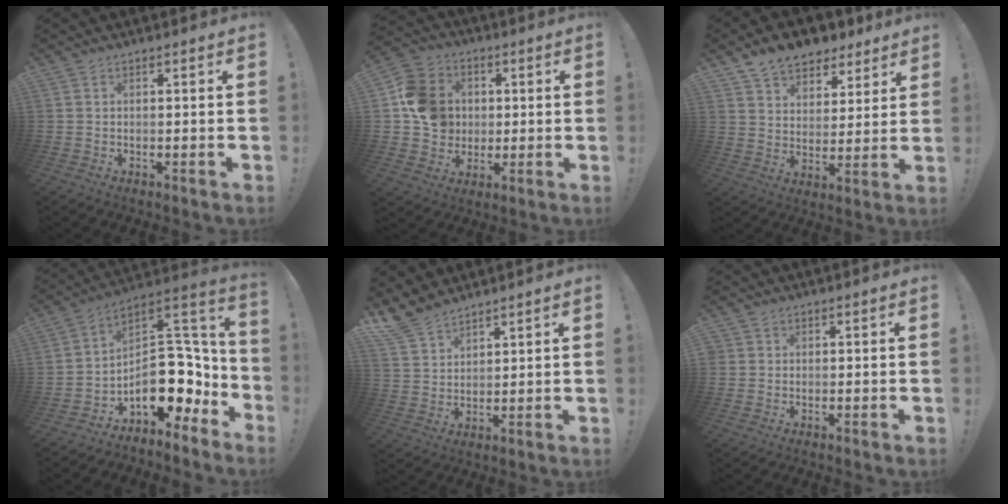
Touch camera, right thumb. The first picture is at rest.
{"total": 14.4, "force": [0.7, 12.8, 6.5], "torque": [-0.092, 0.014, 0.025]}
{"total": 10.6, "force": [8.6, 5.6, 2.7], "torque": [-0.044, -0.062, 0.162]}
{"total": 17.8, "force": [-3.7, 11.9, 12.7], "torque": [-0.153, 0.008, -0.038]}
{"total": 8.3, "force": [7.1, 3.7, 2.3], "torque": [-0.055, -0.042, 0.142]}
{"total": 1.3, "force": [0.5, 1.2, 0.0], "torque": [0.004, -0.001, 0.008]}